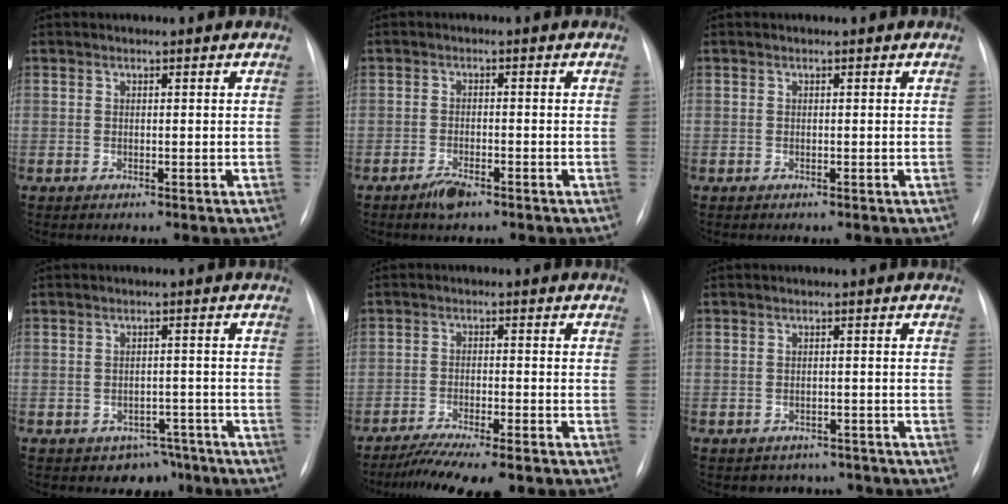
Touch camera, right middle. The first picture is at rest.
{"total": 2.7, "force": [-2.0, 0.8, 1.5], "torque": [-0.034, -0.002, -0.035]}
{"total": 0.0}
{"total": 4.9, "force": [-3.7, 3.2, 0.2], "torque": [0.017, 0.020, -0.044]}
{"total": 9.8, "force": [-8.1, 1.0, 5.4], "torque": [-0.083, -0.018, -0.125]}
{"total": 4.5, "force": [-3.8, 2.4, -0.3], "torque": [0.009, 0.013, -0.046]}